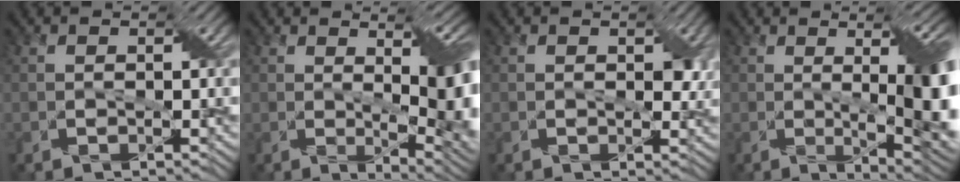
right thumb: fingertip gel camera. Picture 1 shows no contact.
{"total": 8.9, "force": [1.1, 3.3, 8.2], "torque": [-0.116, -0.014, 0.022]}
{"total": 2.2, "force": [0.7, 1.3, 1.7], "torque": [-0.027, -0.006, 0.010]}
{"total": 10.4, "force": [0.1, 2.7, 10.0], "torque": [-0.131, -0.004, 0.006]}